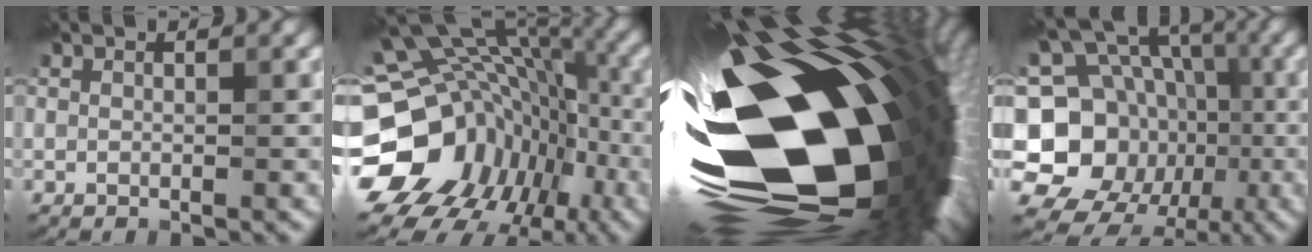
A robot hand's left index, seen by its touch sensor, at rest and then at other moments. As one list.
[{"total": 18.3, "force": [-4.2, 14.5, 10.4], "torque": [-0.180, 0.004, -0.045]}, {"total": 22.4, "force": [-3.2, 11.2, 19.1], "torque": [-0.307, -0.026, -0.063]}, {"total": 15.4, "force": [-2.8, 13.4, 7.1], "torque": [-0.145, 0.006, -0.068]}]